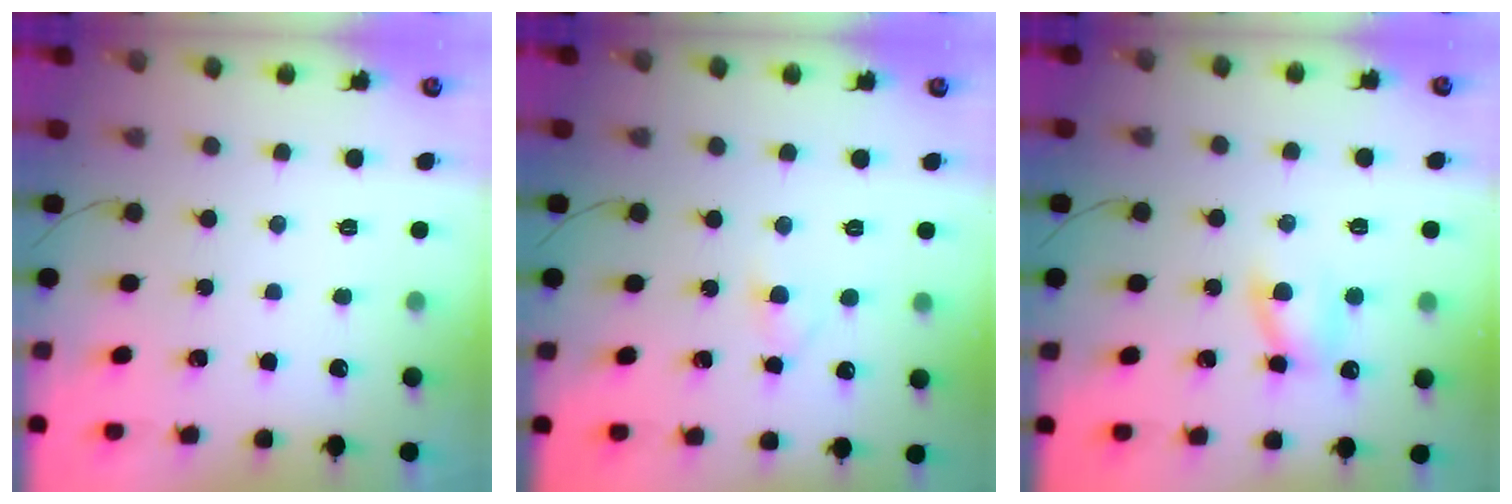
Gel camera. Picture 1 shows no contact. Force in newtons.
{"total": 2.5, "press": 2.3, "slide": 1.0}
{"total": 7.4, "press": 7.2, "slide": 1.4}